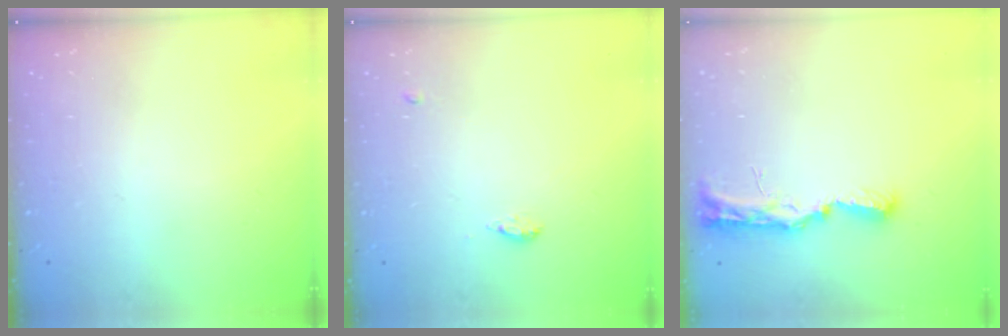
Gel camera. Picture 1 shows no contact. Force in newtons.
{"total": 8.1, "press": 5.6, "slide": 5.8}
{"total": 8.8, "press": 8.7, "slide": 0.9}